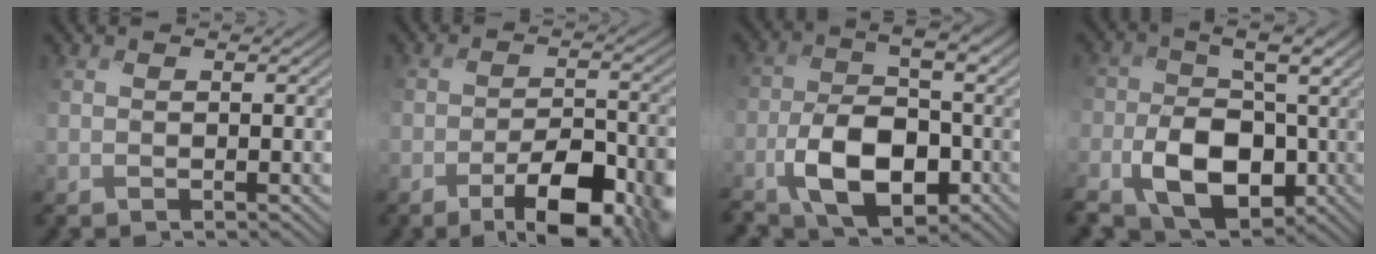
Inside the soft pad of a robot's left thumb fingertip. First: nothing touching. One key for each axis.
{"total": 10.0, "fx": -5.5, "fy": 3.7, "fz": 7.4, "tx": -0.112, "ty": -0.002, "tz": -0.083}
{"total": 10.3, "fx": -4.0, "fy": 5.6, "fz": 7.6, "tx": -0.153, "ty": -0.007, "tz": -0.077}
{"total": 10.4, "fx": -3.4, "fy": 6.6, "fz": 7.3, "tx": -0.144, "ty": -0.018, "tz": -0.062}